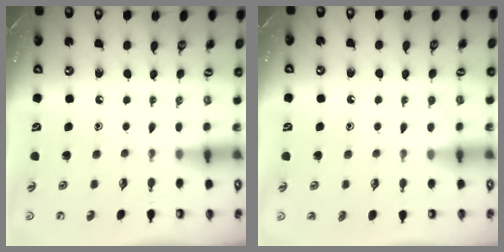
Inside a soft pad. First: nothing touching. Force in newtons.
{"total": 5.2, "press": 5.2, "slide": 0.6}